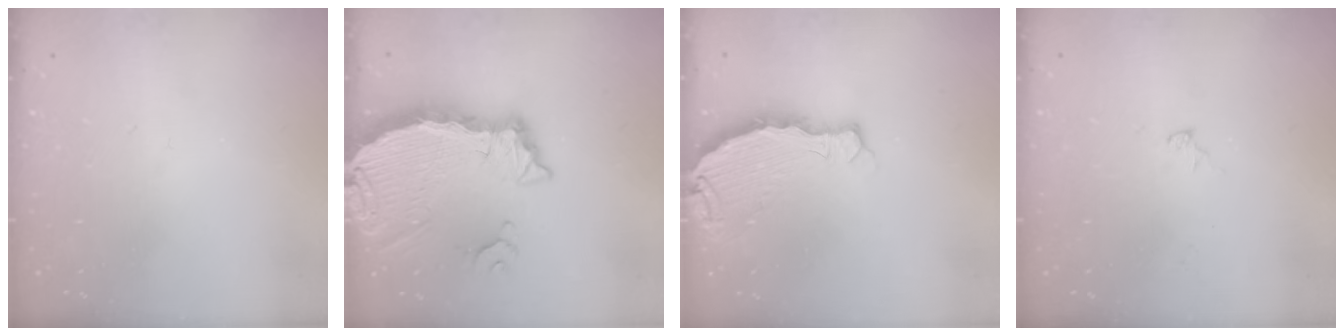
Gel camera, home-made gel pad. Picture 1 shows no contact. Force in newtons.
{"total": 11.0, "press": 10.9, "slide": 1.2}
{"total": 5.6, "press": 5.6, "slide": 0.2}
{"total": 6.1, "press": 5.5, "slide": 2.6}